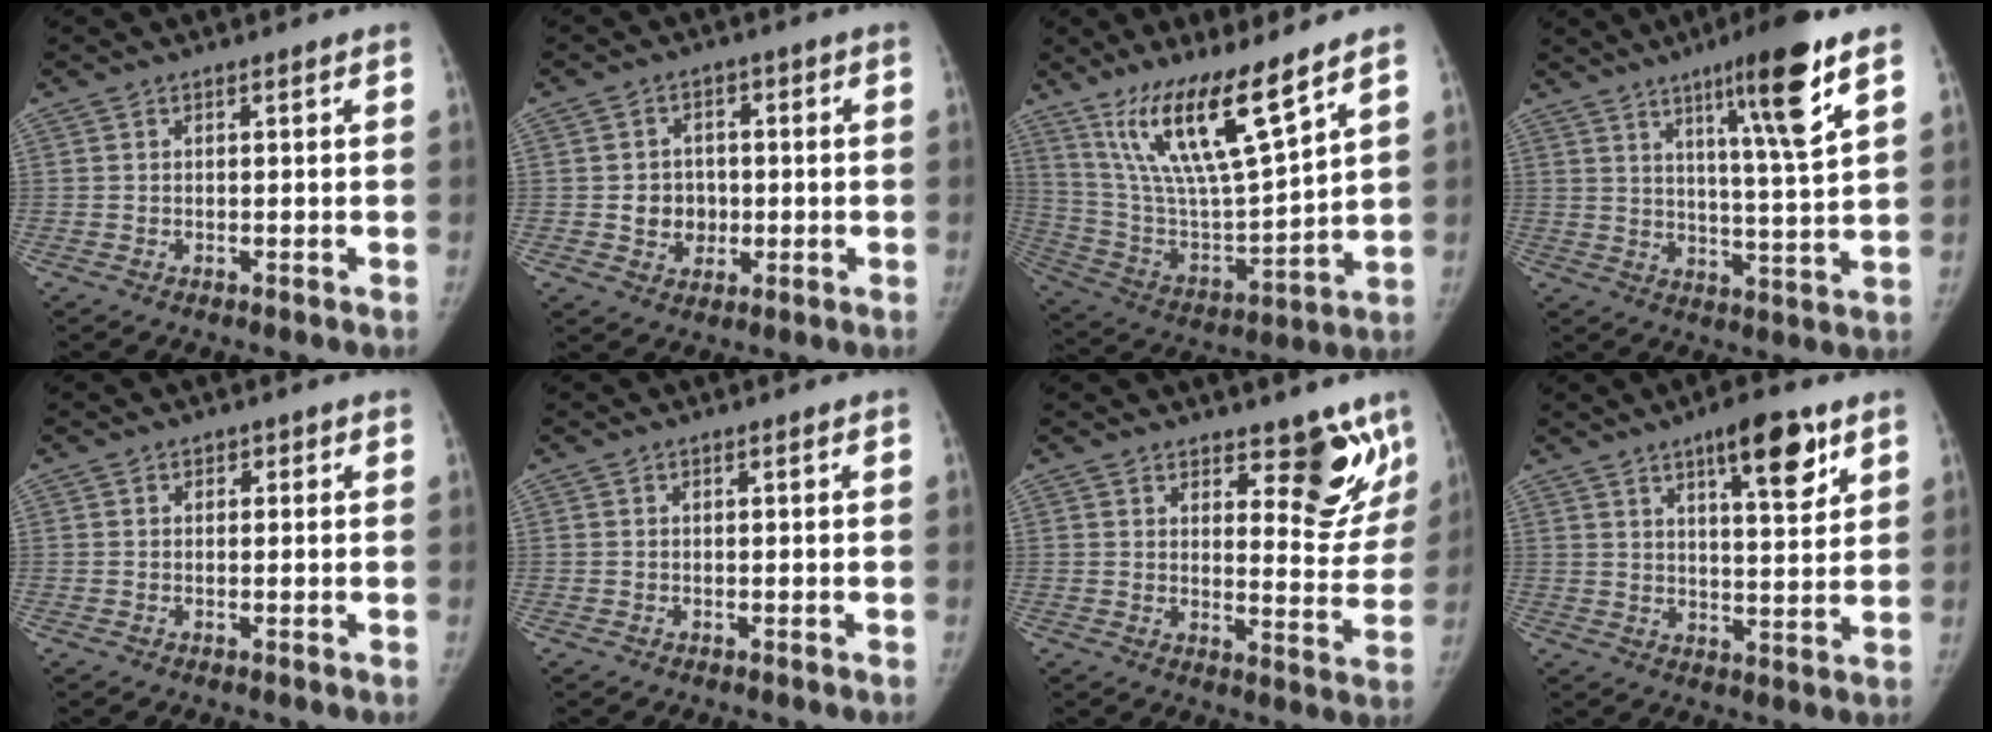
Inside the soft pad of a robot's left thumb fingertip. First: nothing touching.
{"total": 6.4, "force": [-0.6, 5.7, 2.7], "torque": [-0.008, 0.009, -0.009]}
{"total": 18.4, "force": [12.2, 2.9, 13.4], "torque": [-0.228, -0.068, 0.239]}
{"total": 13.9, "force": [7.5, 0.6, 11.7], "torque": [-0.182, -0.041, 0.117]}
{"total": 0.8, "force": [0.3, 0.7, 0.3], "torque": [0.005, 0.001, 0.002]}
{"total": 0.0}
{"total": 11.0, "force": [7.4, 4.2, 7.0], "torque": [-0.036, -0.056, 0.106]}
{"total": 11.1, "force": [6.3, 3.2, 8.5], "torque": [-0.105, -0.035, 0.094]}